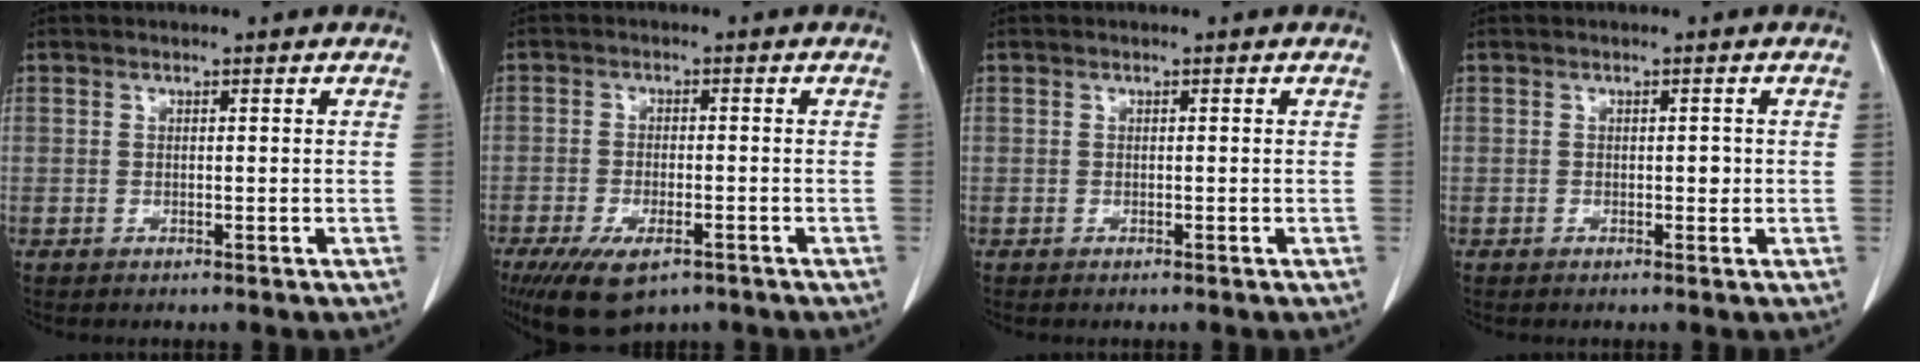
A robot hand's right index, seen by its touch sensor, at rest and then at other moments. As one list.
[{"total": 8.5, "force": [-5.3, 3.4, 5.7], "torque": [-0.098, -0.014, -0.085]}, {"total": 0.0}, {"total": 1.1, "force": [-0.1, 0.6, 0.9], "torque": [-0.009, 0.001, -0.002]}]